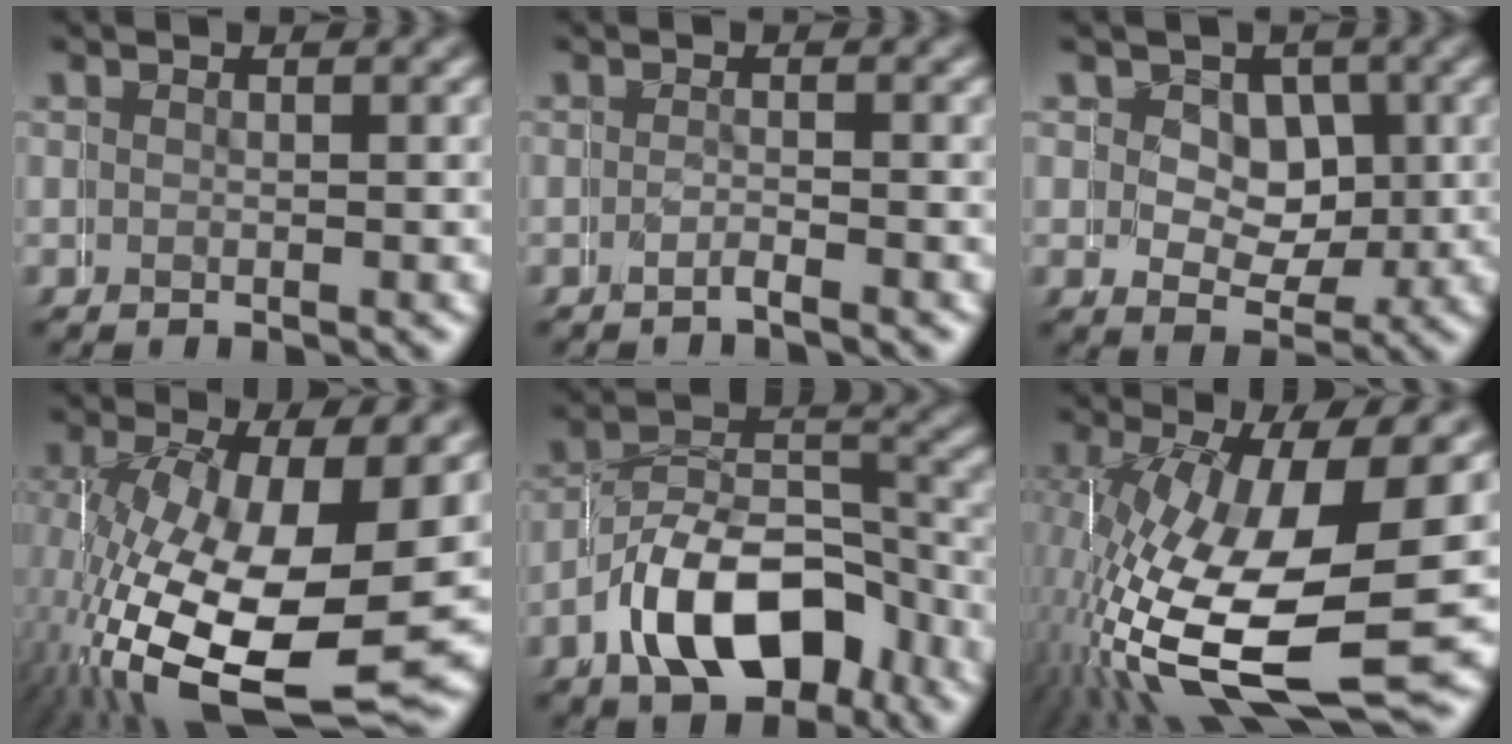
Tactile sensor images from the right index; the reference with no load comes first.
{"total": 1.0, "force": [-0.9, -0.1, -0.4], "torque": [0.009, 0.002, -0.020]}
{"total": 4.5, "force": [2.0, 4.0, 0.4], "torque": [-0.007, -0.021, 0.036]}
{"total": 12.6, "force": [-1.5, 6.7, 10.5], "torque": [-0.227, -0.067, 0.022]}
{"total": 8.0, "force": [-4.1, 5.5, 4.1], "torque": [-0.062, -0.017, -0.062]}
{"total": 12.5, "force": [-2.6, 6.1, 10.6], "torque": [-0.222, -0.053, -0.006]}